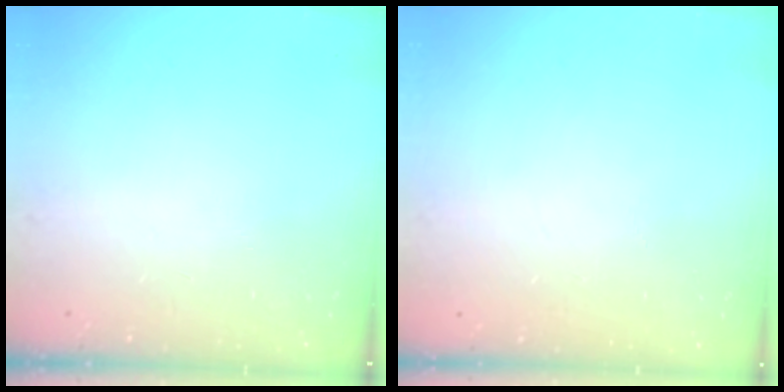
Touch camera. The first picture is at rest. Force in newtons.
{"total": 0.0}